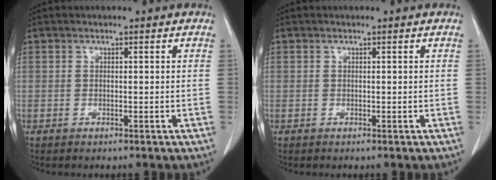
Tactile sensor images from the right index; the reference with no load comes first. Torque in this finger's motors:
{"motor_torque": [-0.02, 0.01, 0.01, 0.01]}